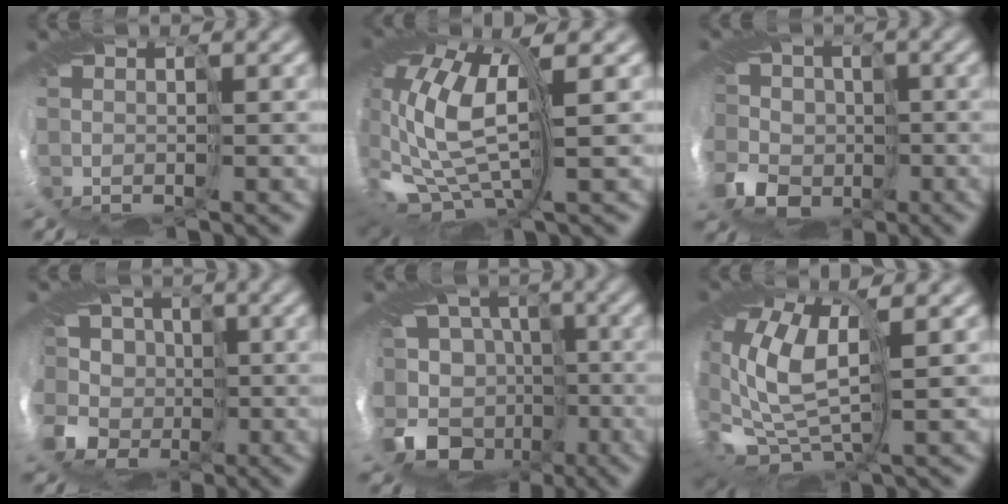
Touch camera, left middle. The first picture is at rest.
{"total": 10.3, "force": [-0.6, 5.2, 8.9], "torque": [-0.214, -0.023, -0.018]}
{"total": 8.9, "force": [-2.6, 7.9, 3.0], "torque": [-0.078, 0.004, -0.087]}
{"total": 9.4, "force": [-0.6, 8.4, 4.2], "torque": [-0.101, 0.025, -0.061]}
{"total": 9.4, "force": [-4.6, 7.1, 3.9], "torque": [-0.084, 0.000, -0.080]}
{"total": 9.4, "force": [-0.6, 5.3, 7.7], "torque": [-0.195, -0.019, -0.014]}